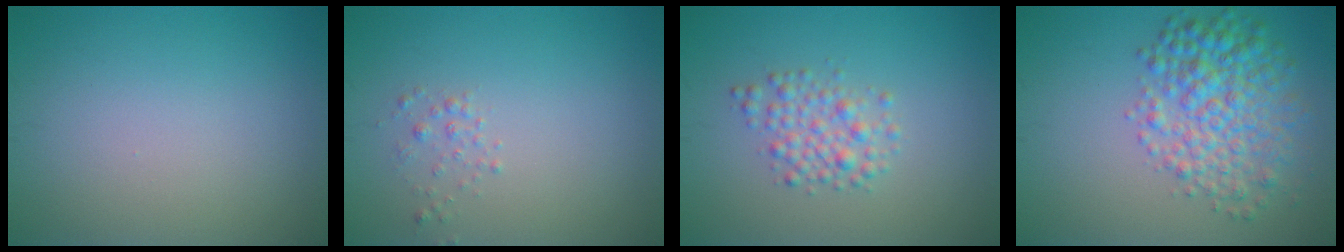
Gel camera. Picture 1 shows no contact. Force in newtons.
{"total": 1.0, "press": 1.0, "slide": 0.1}
{"total": 2.6, "press": 2.6, "slide": 0.0}
{"total": 5.8, "press": 5.8, "slide": 0.1}